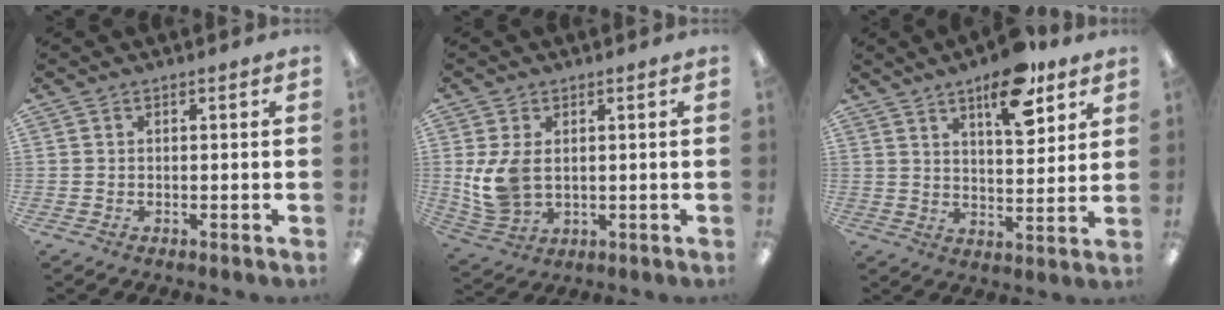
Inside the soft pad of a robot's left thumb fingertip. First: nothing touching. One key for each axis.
{"total": 8.5, "fx": 1.2, "fy": 5.9, "fz": 6.0, "tx": -0.133, "ty": -0.002, "tz": 0.024}
{"total": 12.7, "fx": 8.1, "fy": 4.9, "fz": 8.4, "tx": -0.108, "ty": -0.043, "tz": 0.134}